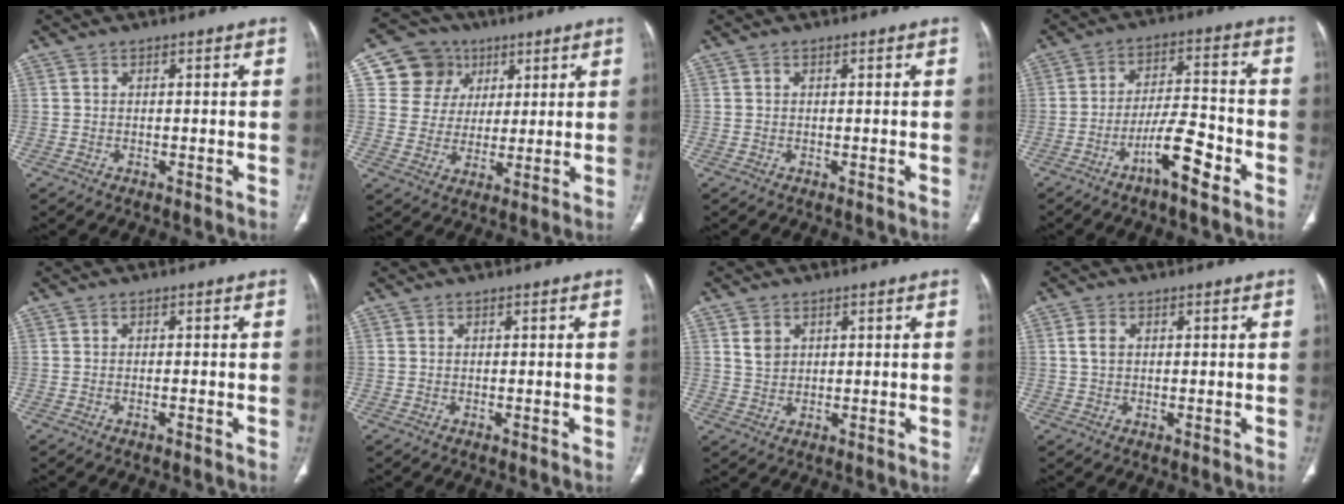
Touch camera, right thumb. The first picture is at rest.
{"total": 10.5, "force": [4.3, 9.3, 2.1], "torque": [0.004, -0.010, 0.077]}
{"total": 0.0}
{"total": 9.3, "force": [-5.3, 2.1, 7.3], "torque": [-0.128, 0.039, -0.091]}
{"total": 0.6, "force": [-0.4, 0.1, 0.5], "torque": [-0.014, 0.004, -0.004]}
{"total": 0.0}
{"total": 3.1, "force": [1.3, 2.3, 1.5], "torque": [-0.016, -0.010, 0.032]}
{"total": 2.4, "force": [0.5, 1.6, 1.7], "torque": [-0.032, 0.002, 0.012]}